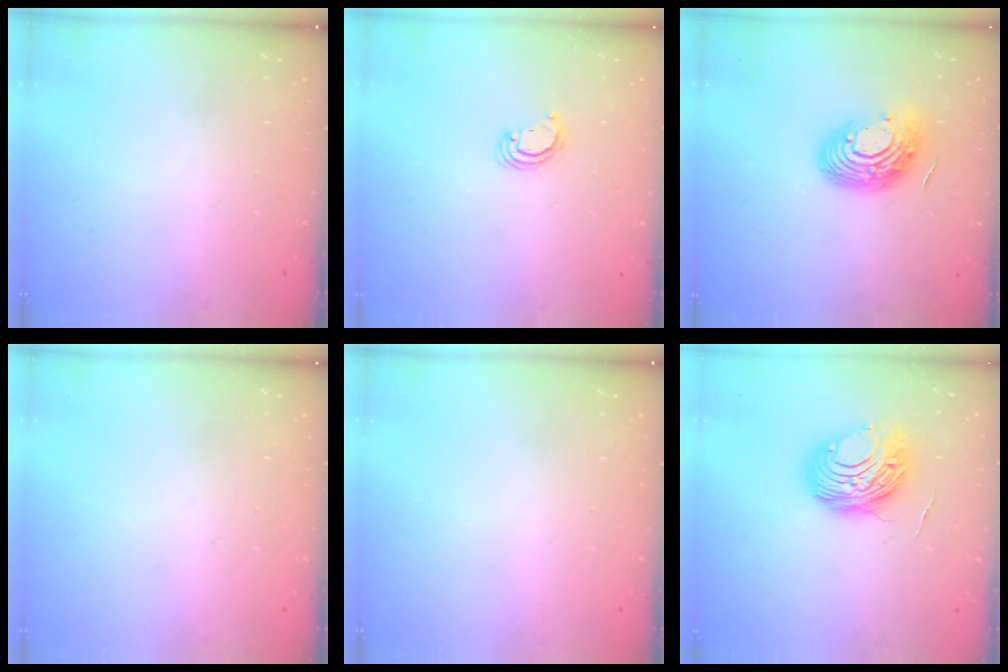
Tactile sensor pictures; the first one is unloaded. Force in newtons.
{"total": 2.6, "press": 2.6, "slide": 0.2}
{"total": 14.5, "press": 14.5, "slide": 1.0}
{"total": 0.0}
{"total": 0.0}
{"total": 11.3, "press": 11.3, "slide": 0.9}